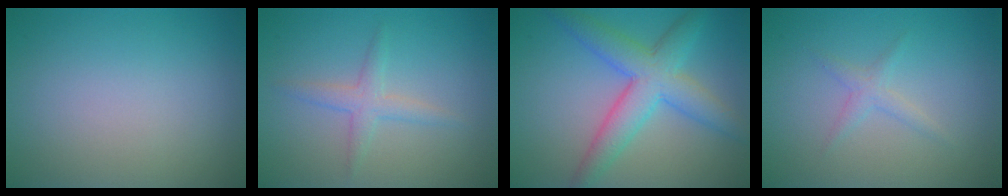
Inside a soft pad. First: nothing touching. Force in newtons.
{"total": 2.0, "press": 2.0, "slide": 0.1}
{"total": 6.1, "press": 6.1, "slide": 0.1}
{"total": 1.3, "press": 1.3, "slide": 0.0}